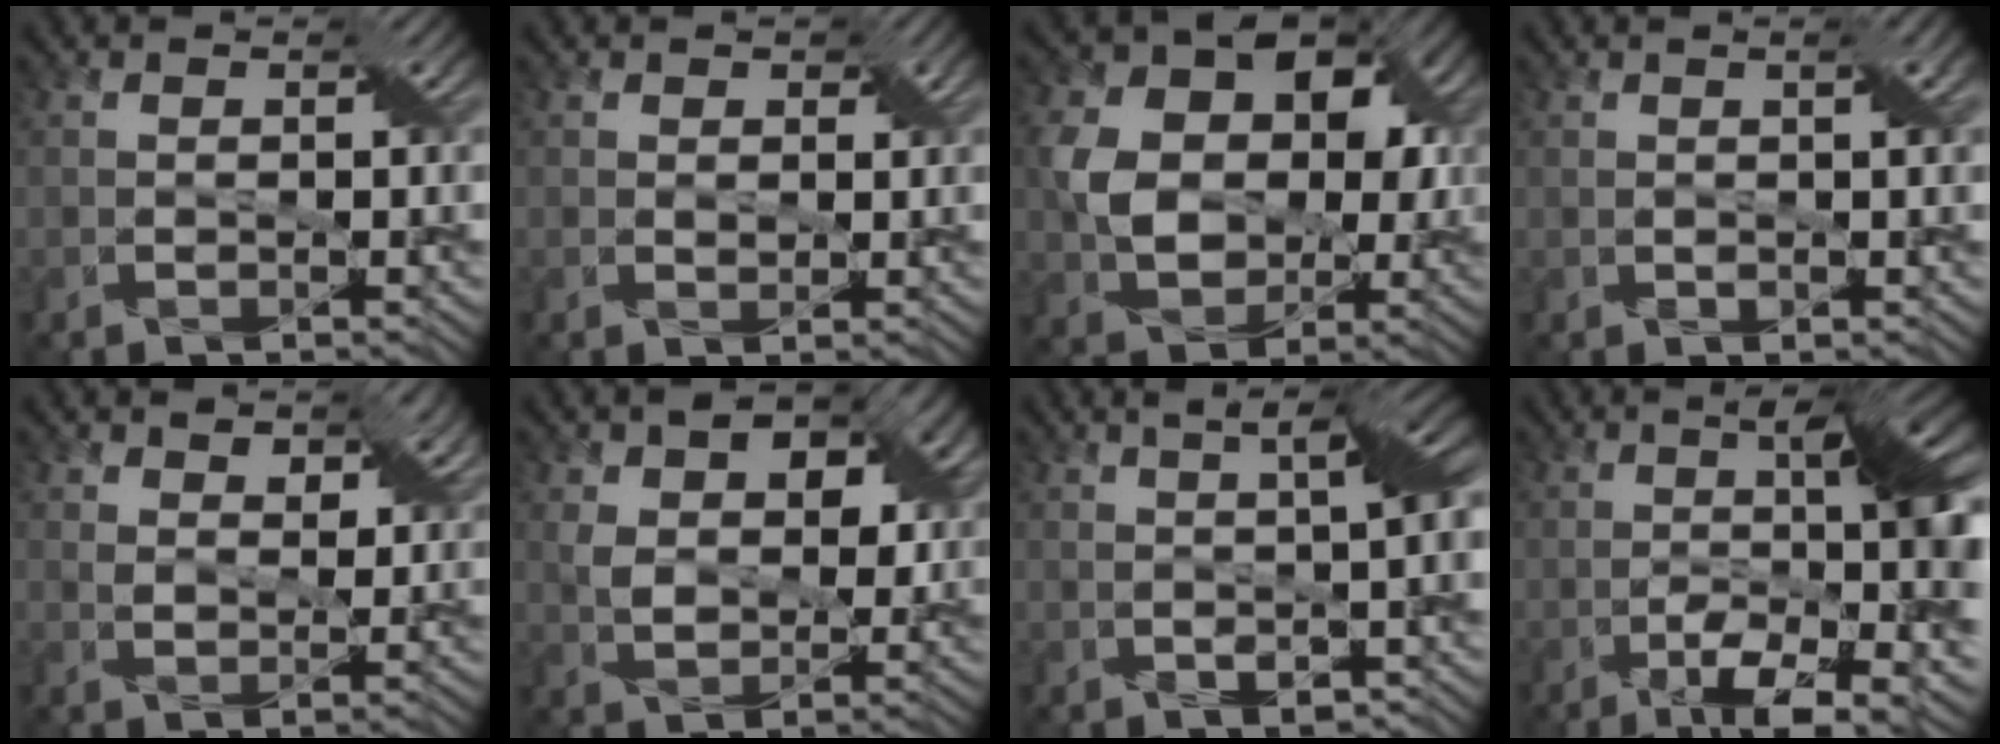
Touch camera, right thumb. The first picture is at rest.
{"total": 1.5, "force": [0.8, 1.0, 0.8], "torque": [-0.019, -0.003, 0.015]}
{"total": 11.7, "force": [1.4, 8.8, 7.6], "torque": [-0.152, 0.003, 0.025]}
{"total": 2.5, "force": [0.7, 0.5, 2.4], "torque": [-0.043, 0.006, 0.013]}
{"total": 6.2, "force": [3.6, 3.4, 3.7], "torque": [-0.073, 0.001, 0.060]}
{"total": 10.0, "force": [3.4, 6.4, 6.9], "torque": [-0.126, 0.003, 0.059]}
{"total": 7.0, "force": [1.0, 1.6, 6.7], "torque": [-0.097, 0.014, 0.015]}
{"total": 14.2, "force": [-3.1, 3.7, 13.4], "torque": [-0.192, 0.003, -0.043]}